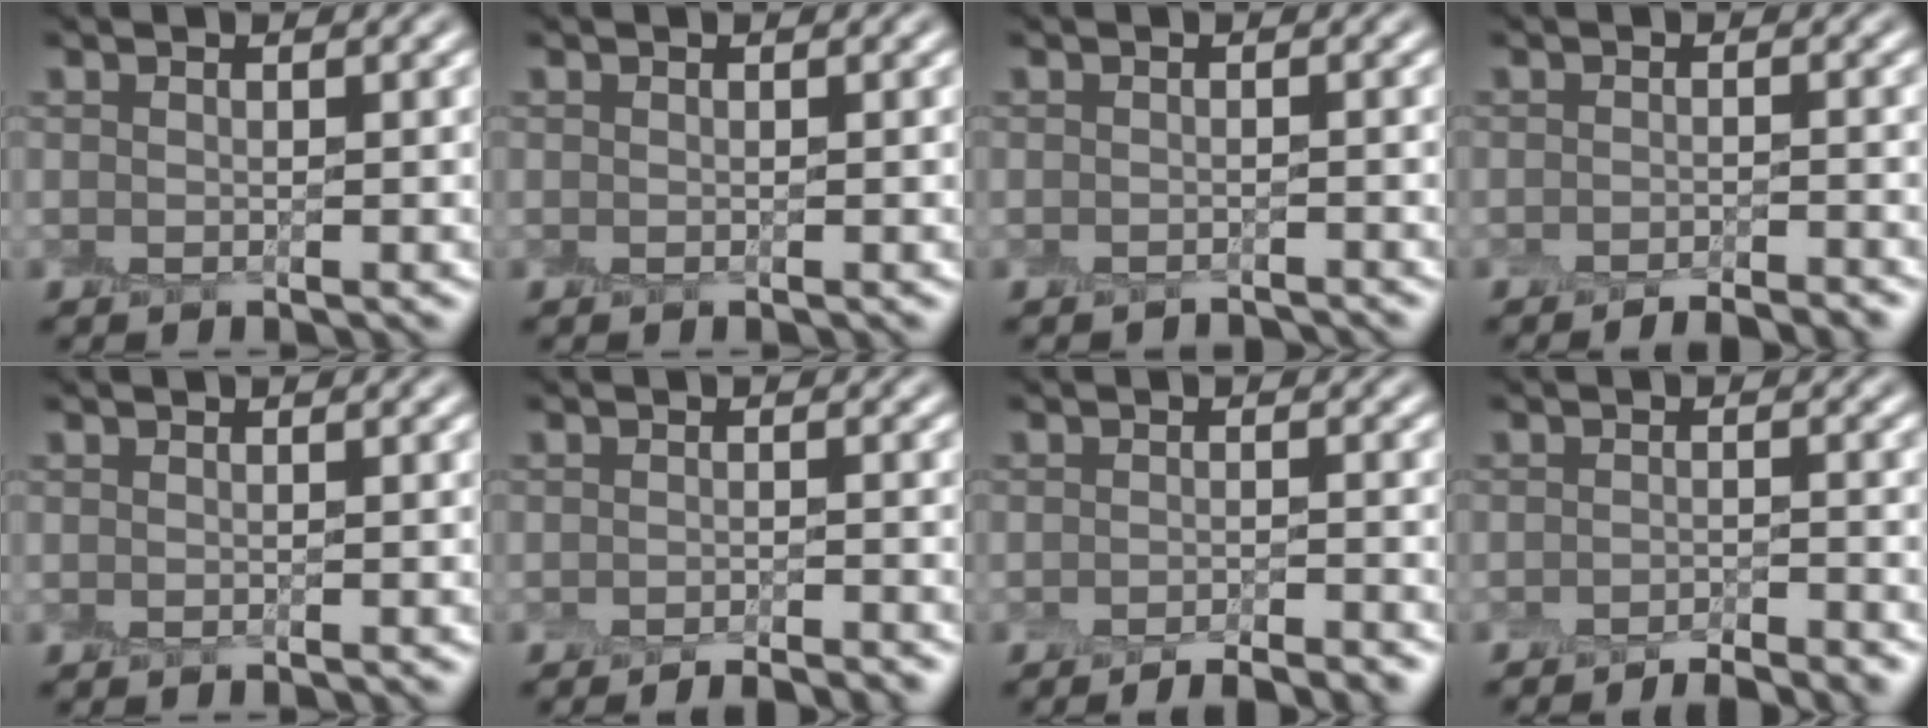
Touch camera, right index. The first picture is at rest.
{"total": 0.0}
{"total": 1.2, "force": [-1.2, -0.1, -0.1], "torque": [0.001, -0.001, -0.018]}
{"total": 2.8, "force": [-2.6, 0.1, 1.0], "torque": [-0.016, 0.005, -0.035]}
{"total": 0.0}
{"total": 2.8, "force": [-2.6, 0.1, 1.0], "torque": [-0.015, 0.006, -0.034]}
{"total": 3.7, "force": [-3.3, 0.4, 1.6], "torque": [-0.025, 0.002, -0.044]}
{"total": 3.6, "force": [-3.3, 0.2, 1.4], "torque": [-0.023, 0.001, -0.050]}